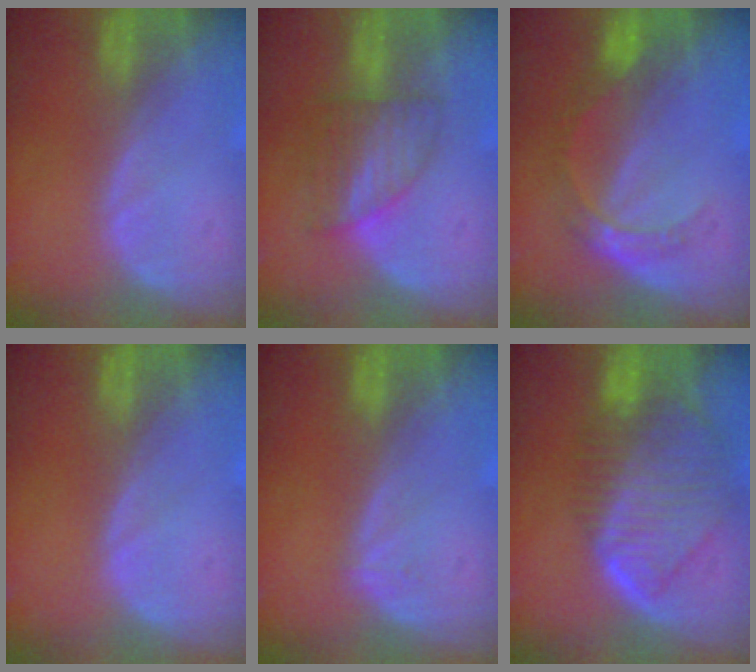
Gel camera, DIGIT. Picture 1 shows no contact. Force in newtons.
{"total": 6.0, "press": 5.6, "slide": 2.2}
{"total": 5.1, "press": 4.7, "slide": 2.1}
{"total": 0.0}
{"total": 0.5, "press": 0.5, "slide": 0.2}
{"total": 10.1, "press": 8.8, "slide": 5.1}